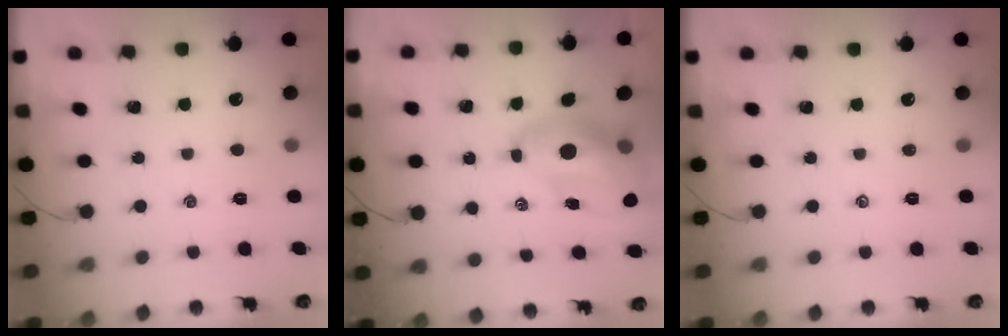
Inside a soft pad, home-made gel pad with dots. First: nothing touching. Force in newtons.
{"total": 12.3, "press": 11.7, "slide": 3.8}
{"total": 0.0}